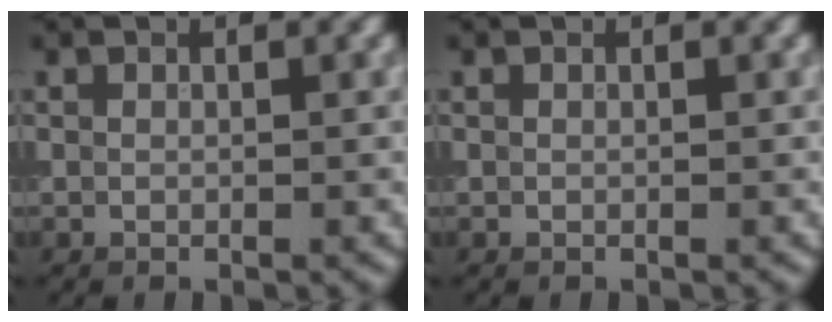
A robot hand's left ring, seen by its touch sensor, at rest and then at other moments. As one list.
[{"total": 0.0}]